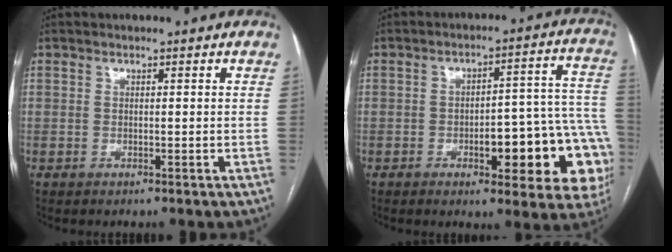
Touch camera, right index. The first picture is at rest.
{"total": 17.8, "force": [-5.2, 5.5, 16.2], "torque": [-0.104, 0.043, -0.047]}